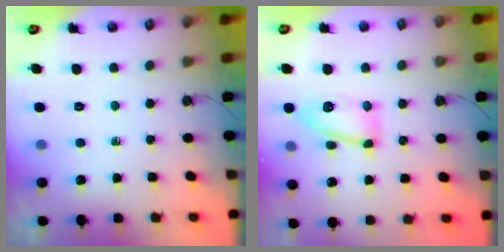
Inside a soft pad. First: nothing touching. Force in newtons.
{"total": 11.4, "press": 11.4, "slide": 0.6}